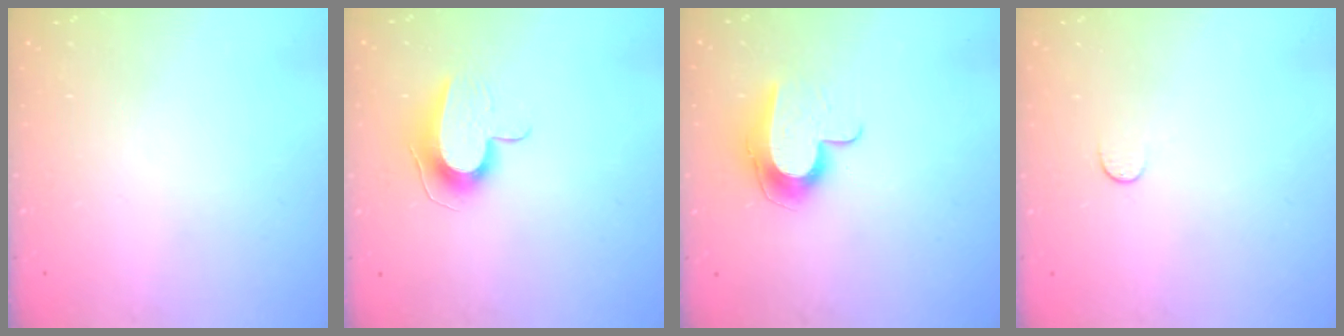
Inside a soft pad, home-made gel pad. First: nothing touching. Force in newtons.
{"total": 9.2, "press": 9.2, "slide": 0.5}
{"total": 10.9, "press": 10.9, "slide": 0.7}
{"total": 3.3, "press": 3.2, "slide": 0.3}